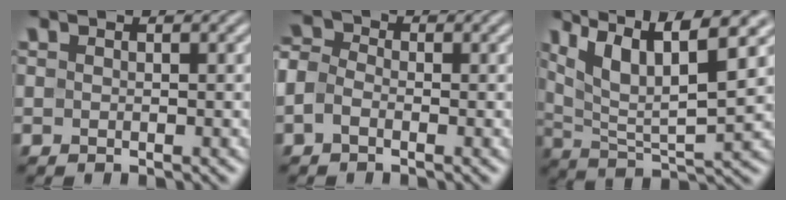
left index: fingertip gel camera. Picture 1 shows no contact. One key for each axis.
{"total": 2.3, "fx": -0.8, "fy": 1.7, "fz": 1.4, "tx": -0.032, "ty": 0.009, "tz": -0.028}
{"total": 11.7, "fx": 6.7, "fy": 3.5, "fz": 8.9, "tx": -0.170, "ty": 0.017, "tz": 0.100}